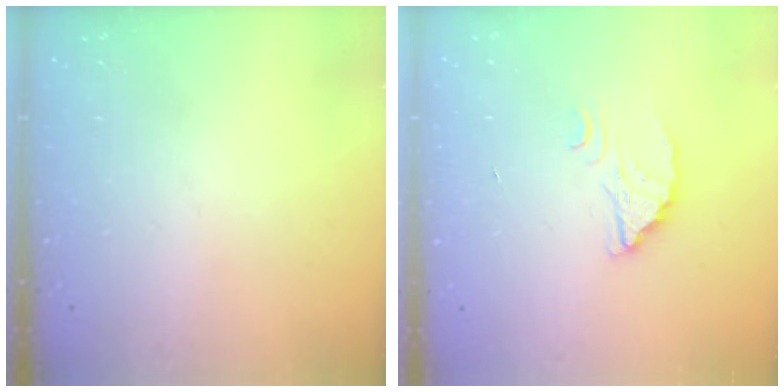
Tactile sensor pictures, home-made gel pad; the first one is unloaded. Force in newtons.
{"total": 2.5, "press": 2.5, "slide": 0.1}